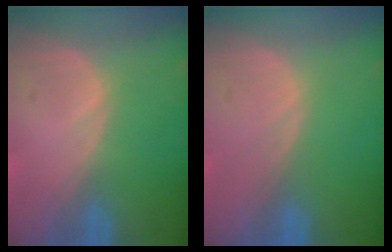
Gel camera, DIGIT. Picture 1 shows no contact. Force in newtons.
{"total": 0.0}